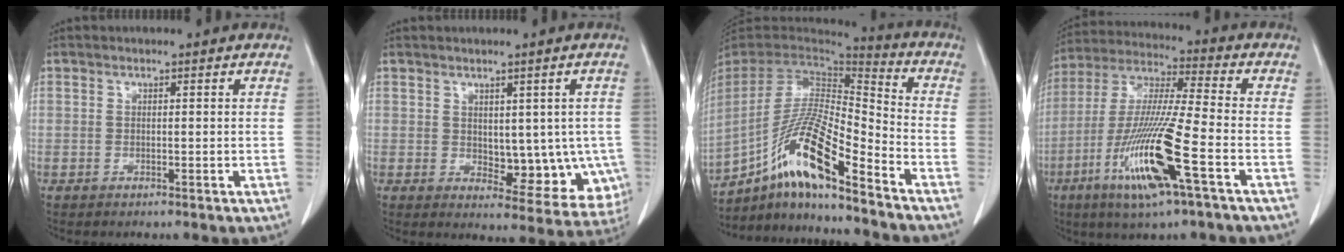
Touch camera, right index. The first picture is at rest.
{"total": 9.7, "force": [-0.8, 5.6, 7.9], "torque": [-0.070, 0.001, 0.005]}
{"total": 17.2, "force": [-11.0, 1.7, 13.1], "torque": [-0.269, -0.011, -0.203]}
{"total": 16.8, "force": [-6.8, 0.5, 15.3], "torque": [-0.319, -0.023, -0.128]}